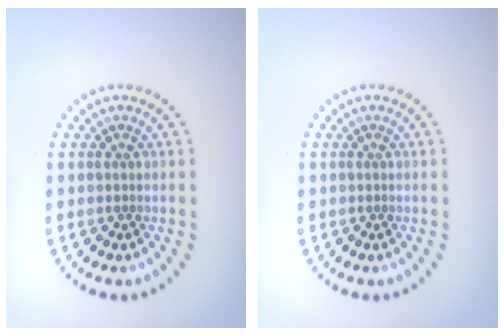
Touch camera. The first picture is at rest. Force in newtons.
{"total": 0.0}